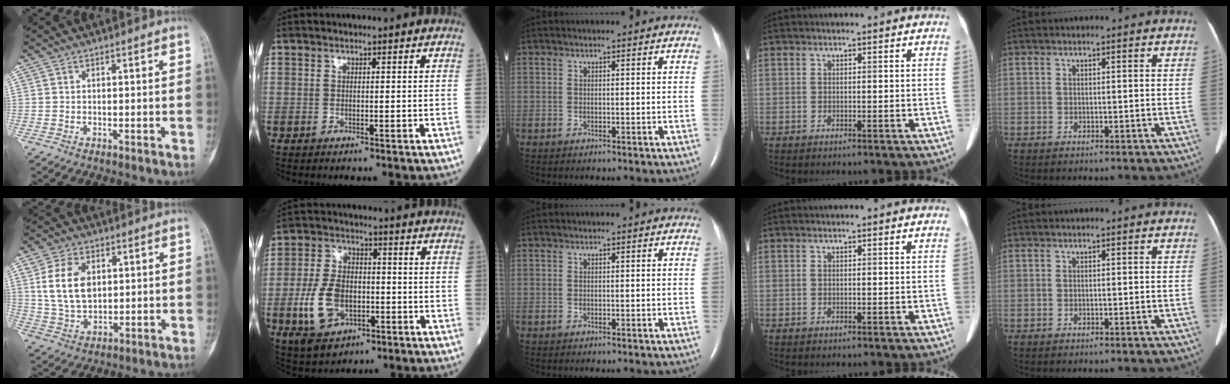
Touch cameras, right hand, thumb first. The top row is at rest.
{"thumb": {"total": 10.4, "force": [2.5, 6.8, 7.4], "torque": [-0.129, -0.007, 0.056]}, "index": {"total": 10.5, "force": [-3.2, 6.4, 7.7], "torque": [-0.169, 0.005, -0.052]}}